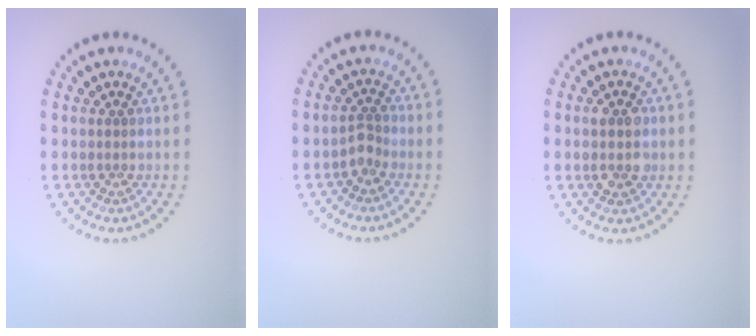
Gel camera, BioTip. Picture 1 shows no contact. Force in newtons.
{"total": 1.6, "press": 1.3, "slide": 0.9}
{"total": 3.0, "press": 2.9, "slide": 0.2}